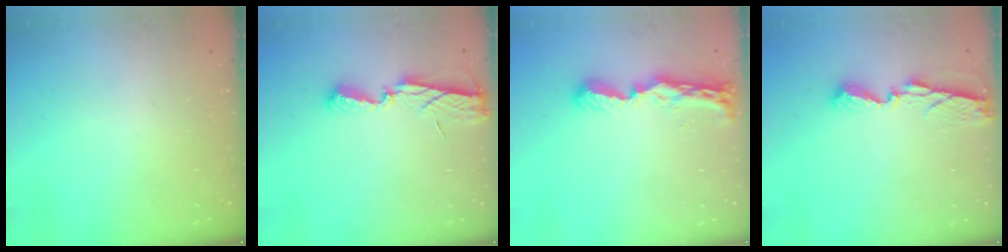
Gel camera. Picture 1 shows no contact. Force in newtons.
{"total": 6.2, "press": 6.2, "slide": 0.2}
{"total": 8.8, "press": 8.8, "slide": 0.3}
{"total": 7.2, "press": 7.2, "slide": 0.5}